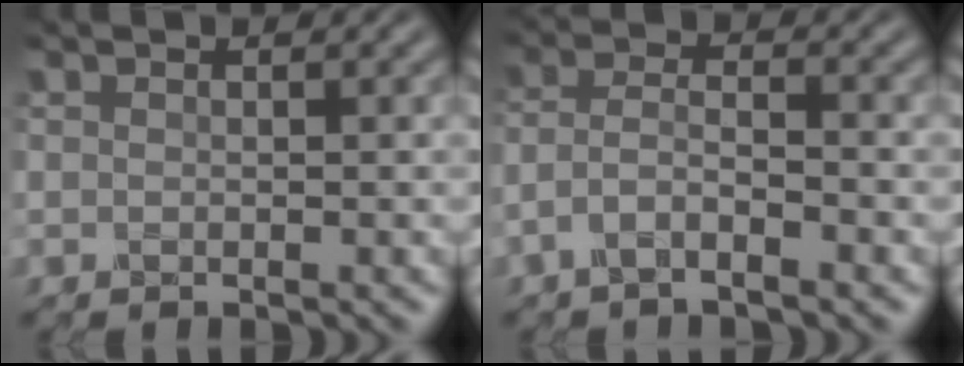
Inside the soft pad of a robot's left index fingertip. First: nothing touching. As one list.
[{"total": 3.2, "force": [-1.8, 0.9, 2.5], "torque": [-0.055, 0.007, -0.044]}]